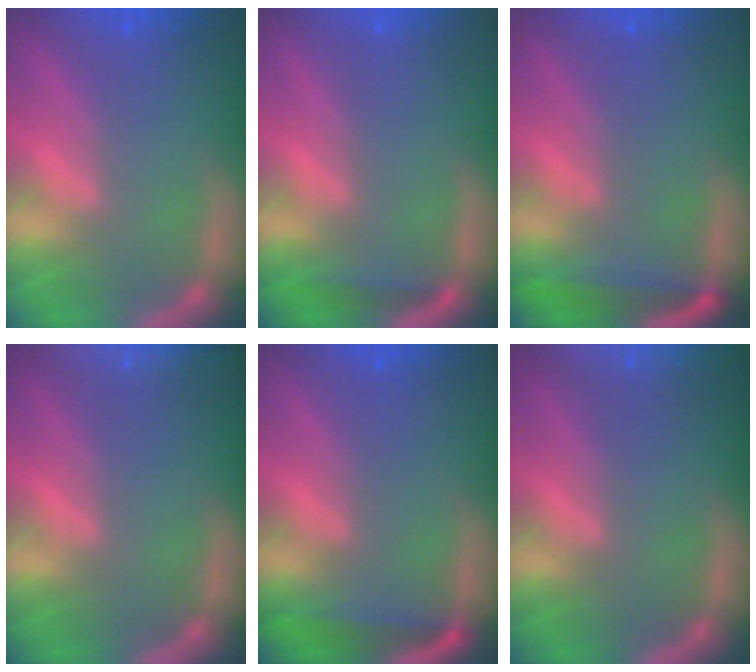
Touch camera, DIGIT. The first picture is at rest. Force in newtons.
{"total": 1.4}
{"total": 3.4}
{"total": 7.5}
{"total": 3.0}
{"total": 9.5}